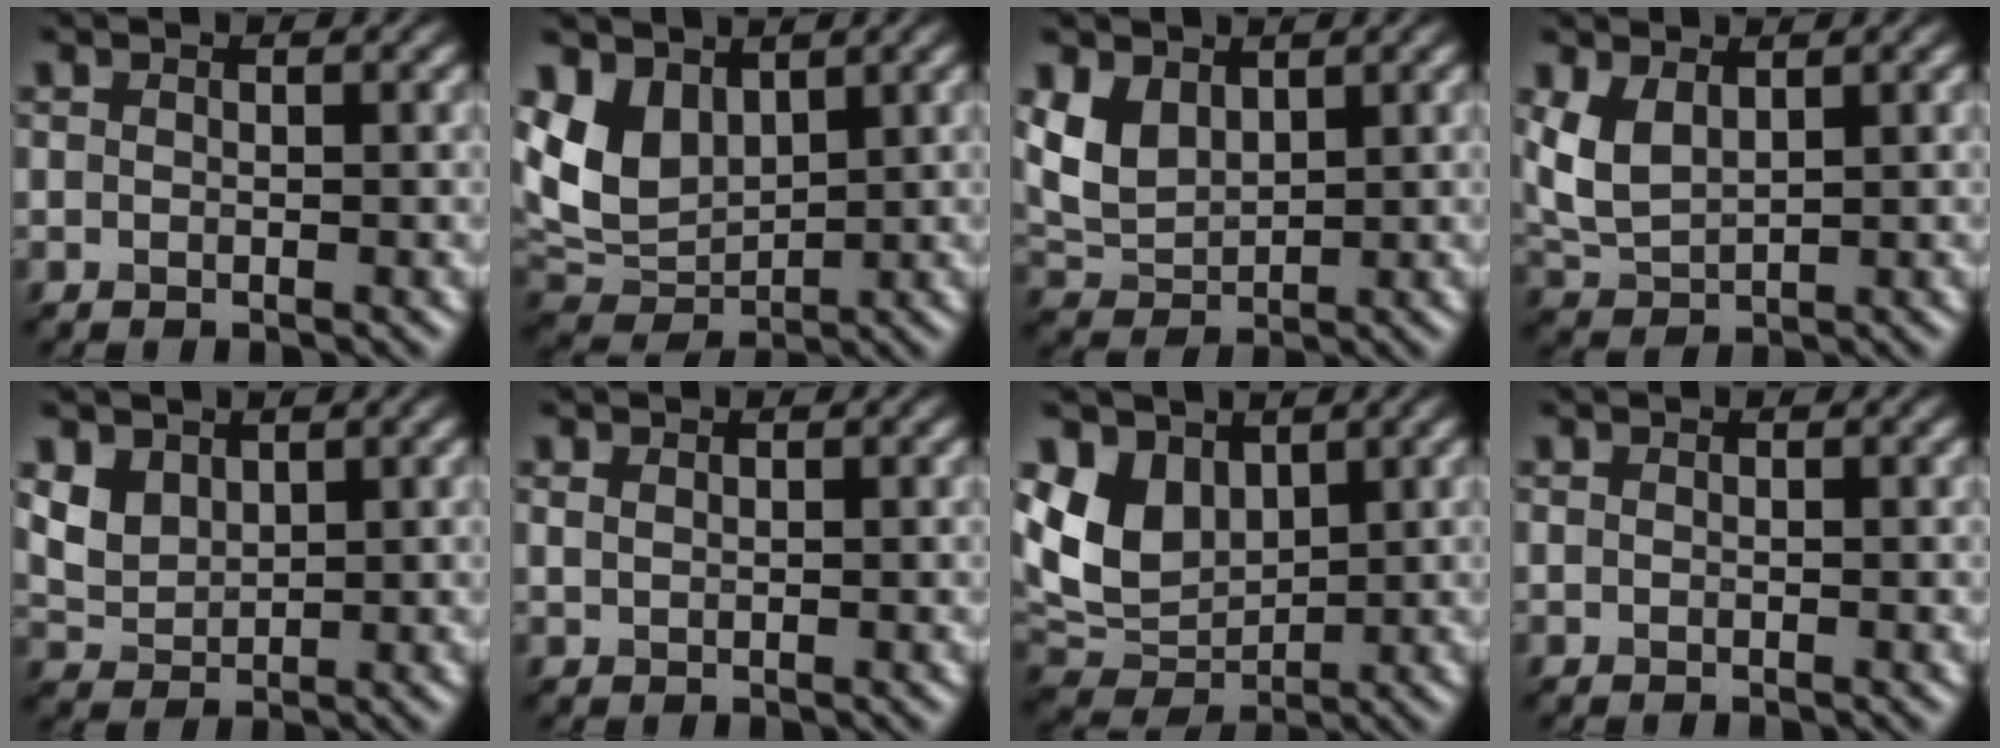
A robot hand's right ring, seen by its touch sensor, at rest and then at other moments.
{"total": 4.0, "force": [1.7, 2.8, 2.2], "torque": [-0.068, -0.004, 0.063]}
{"total": 2.5, "force": [1.3, 1.6, 1.3], "torque": [-0.059, 0.000, 0.056]}
{"total": 2.4, "force": [1.1, 1.2, 1.7], "torque": [-0.073, 0.004, 0.052]}
{"total": 1.5, "force": [1.2, 1.0, 0.1], "torque": [-0.031, 0.000, 0.053]}
{"total": 0.6, "force": [0.3, -0.3, -0.4], "torque": [-0.004, -0.002, 0.025]}
{"total": 4.4, "force": [1.6, 3.4, 2.2], "torque": [-0.069, -0.003, 0.059]}
{"total": 0.0}